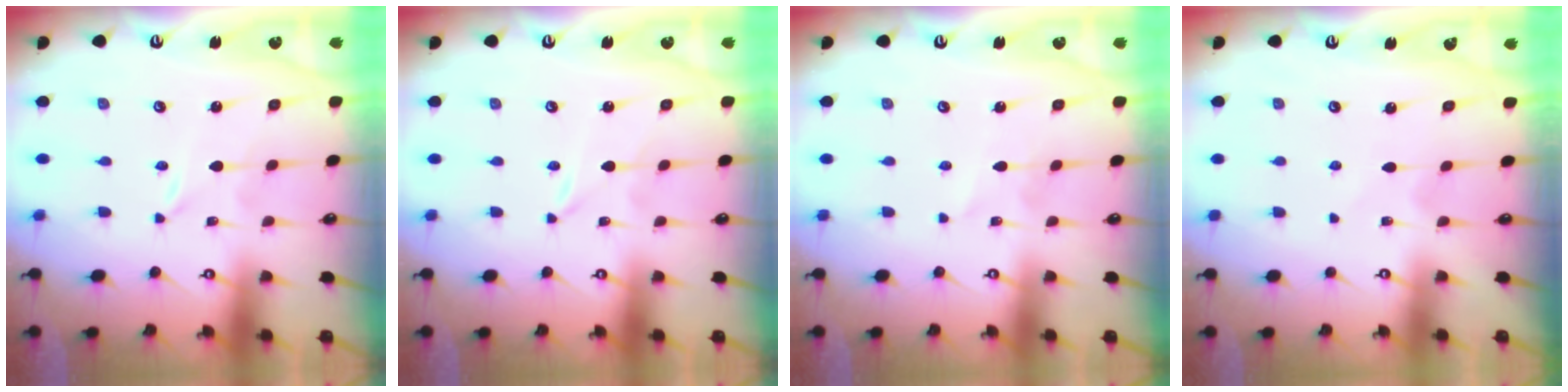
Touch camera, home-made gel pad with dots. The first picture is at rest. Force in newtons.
{"total": 0.0}
{"total": 1.5, "press": 1.5, "slide": 0.1}
{"total": 2.2, "press": 2.2, "slide": 0.3}